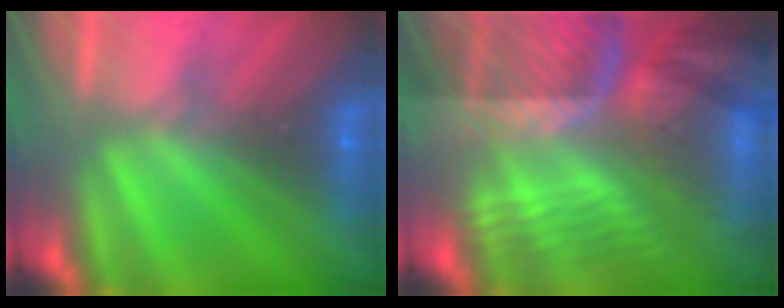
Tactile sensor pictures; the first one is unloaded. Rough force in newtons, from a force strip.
{"total": 7.5}